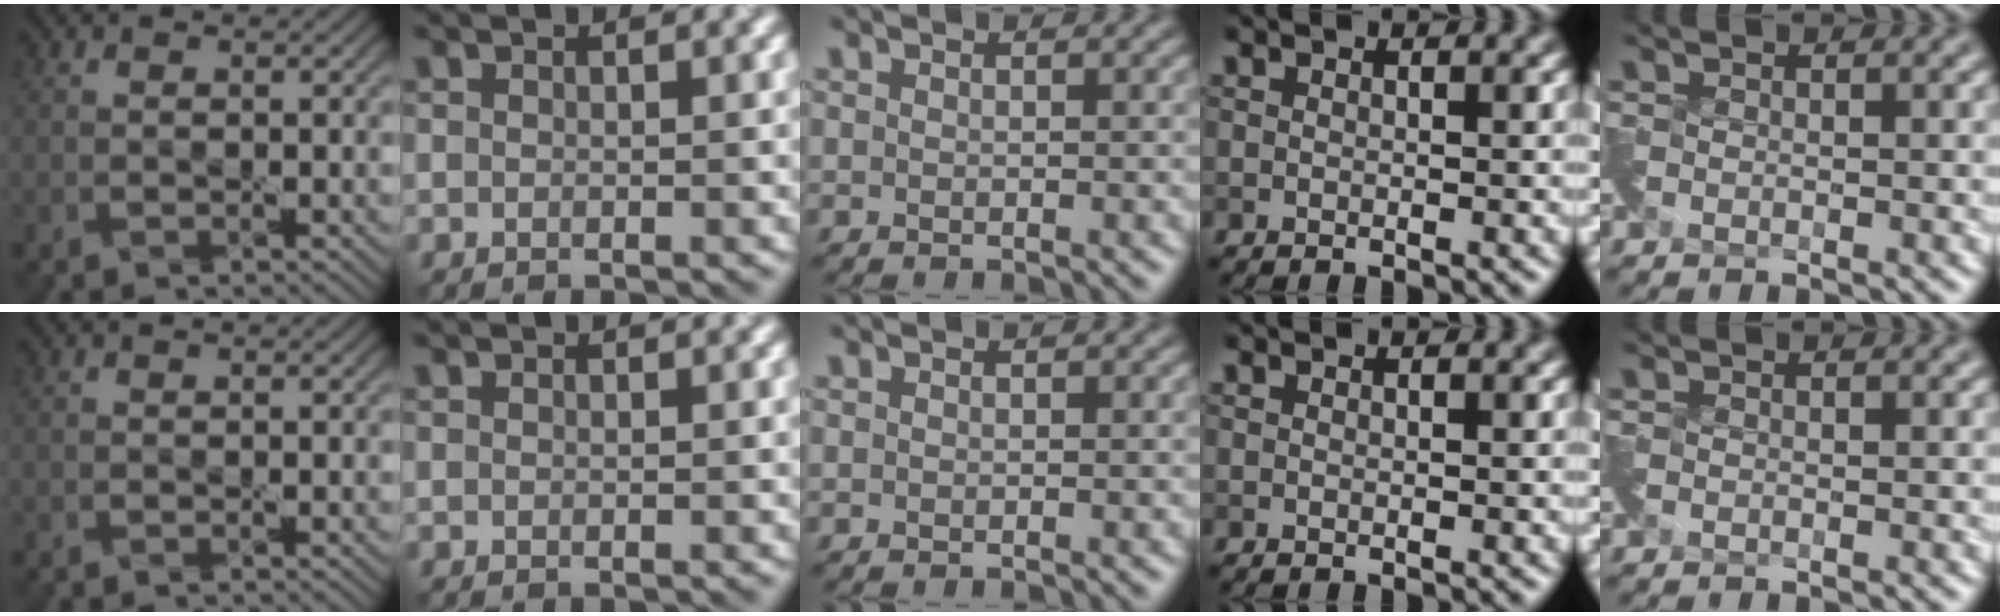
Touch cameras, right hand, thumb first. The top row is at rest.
{}